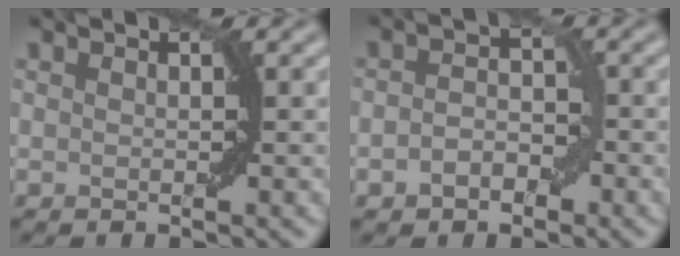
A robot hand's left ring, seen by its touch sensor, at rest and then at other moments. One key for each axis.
{"total": 2.8, "fx": -1.1, "fy": 1.9, "fz": 1.7, "tx": -0.027, "ty": 0.005, "tz": -0.022}